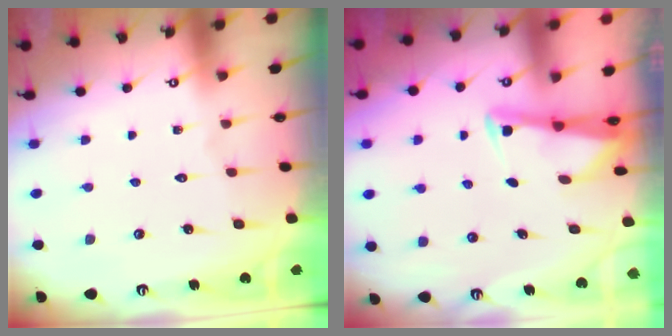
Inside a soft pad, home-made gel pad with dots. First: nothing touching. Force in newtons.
{"total": 2.8, "press": 2.8, "slide": 0.2}